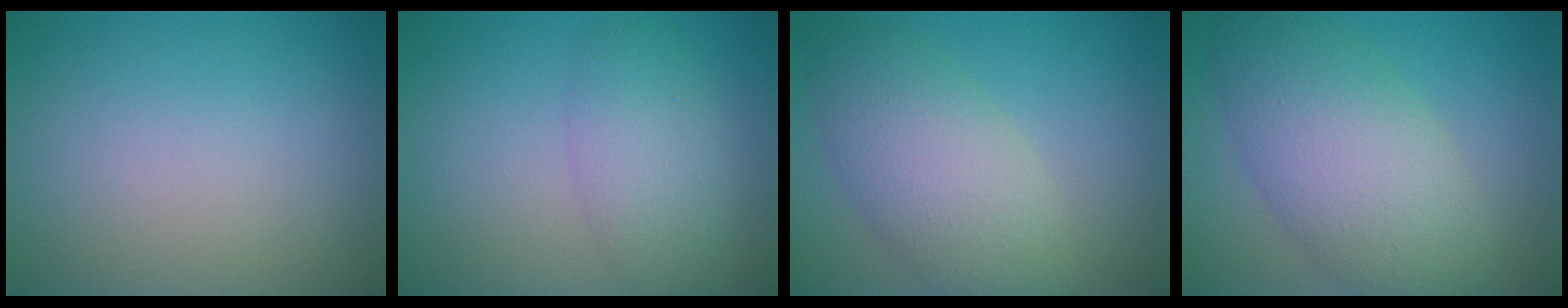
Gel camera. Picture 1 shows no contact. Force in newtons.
{"total": 3.8, "press": 3.8, "slide": 0.0}
{"total": 6.4, "press": 6.3, "slide": 0.5}
{"total": 8.1, "press": 8.1, "slide": 0.2}